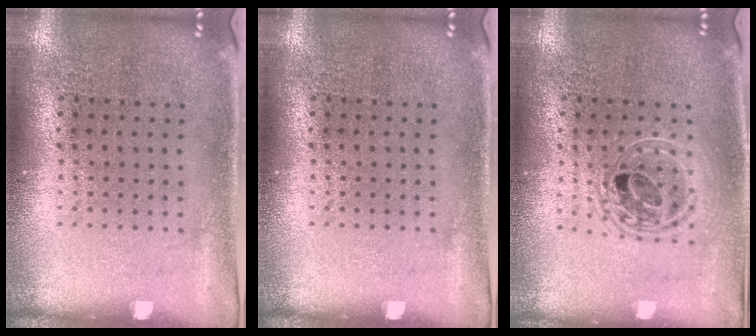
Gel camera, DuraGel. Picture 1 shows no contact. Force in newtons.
{"total": 0.0}
{"total": 1.7, "press": 1.4, "slide": 1.0}